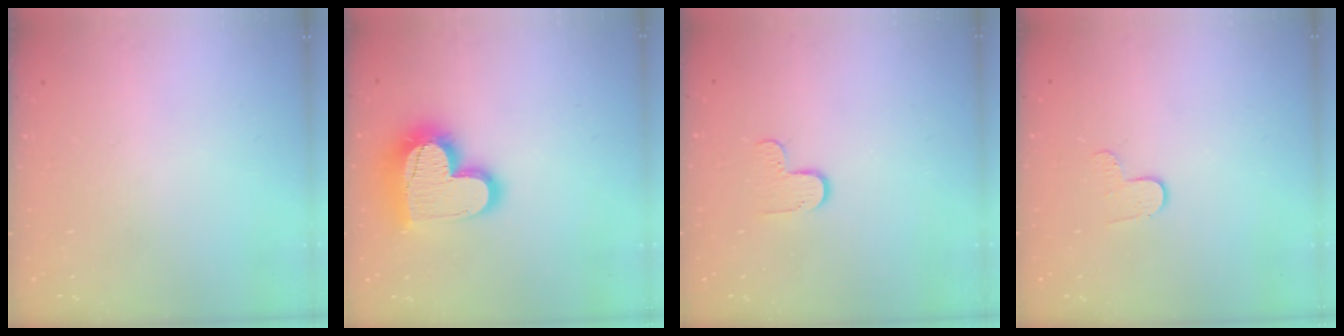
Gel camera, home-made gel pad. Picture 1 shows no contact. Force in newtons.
{"total": 20.1, "press": 20.0, "slide": 1.4}
{"total": 5.2, "press": 5.2, "slide": 0.5}
{"total": 3.7, "press": 3.7, "slide": 0.3}